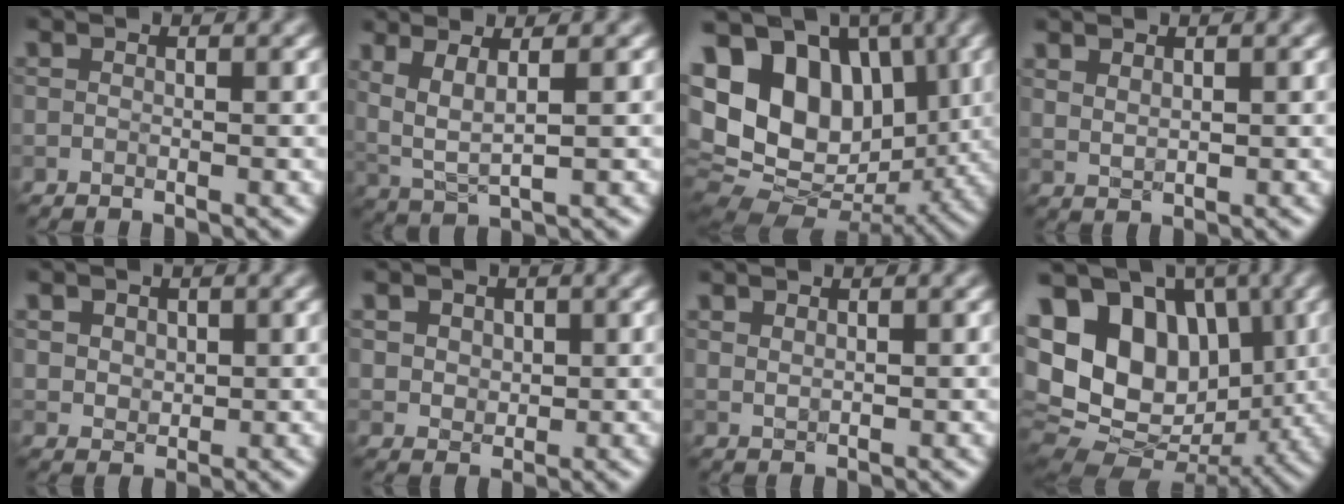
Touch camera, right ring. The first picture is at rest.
{"total": 3.6, "force": [1.4, 0.9, 3.1], "torque": [-0.068, -0.004, 0.034]}
{"total": 14.3, "force": [3.8, 9.7, 9.8], "torque": [-0.187, 0.015, 0.065]}
{"total": 1.4, "force": [1.0, 0.6, 0.7], "torque": [-0.018, -0.002, 0.025]}
{"total": 2.8, "force": [1.3, 2.1, 1.3], "torque": [-0.037, 0.003, 0.030]}
{"total": 3.2, "force": [1.4, 2.5, 1.5], "torque": [-0.040, 0.002, 0.029]}
{"total": 1.1, "force": [0.8, 0.5, 0.6], "torque": [-0.015, -0.002, 0.019]}
{"total": 14.0, "force": [3.1, 9.8, 9.5], "torque": [-0.175, 0.013, 0.053]}